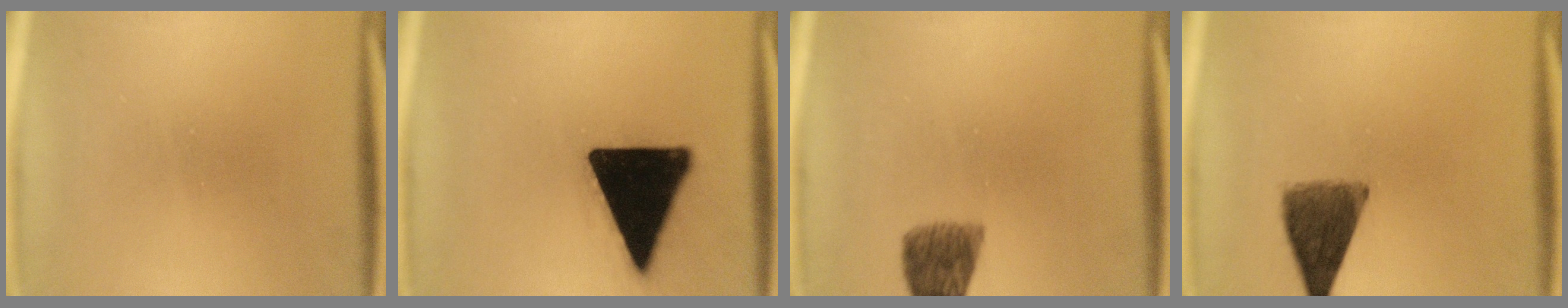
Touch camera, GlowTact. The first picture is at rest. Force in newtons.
{"total": 20.3}
{"total": 6.4}
{"total": 7.4}